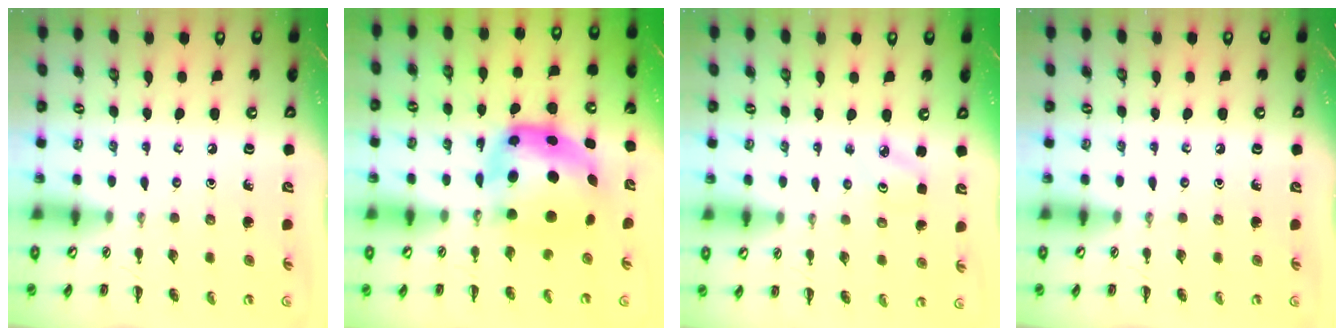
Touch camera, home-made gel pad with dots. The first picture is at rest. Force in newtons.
{"total": 8.1, "press": 7.8, "slide": 1.9}
{"total": 2.5, "press": 2.4, "slide": 0.7}
{"total": 0.0}